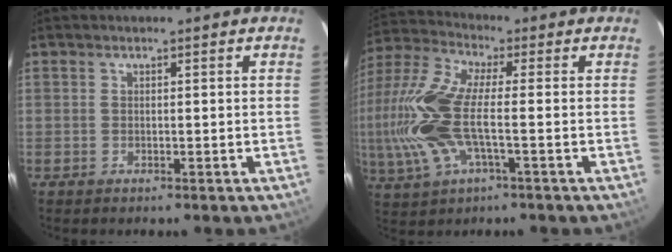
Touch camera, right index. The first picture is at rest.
{"total": 16.8, "force": [-2.6, 5.9, 15.5], "torque": [-0.340, -0.002, -0.053]}